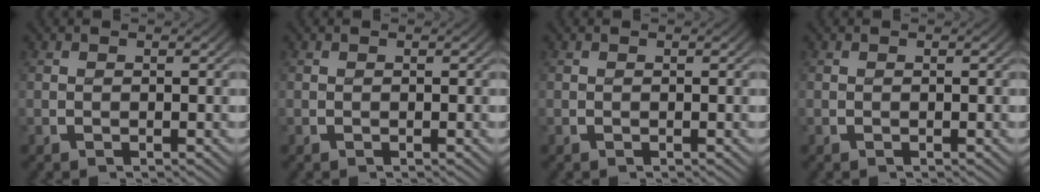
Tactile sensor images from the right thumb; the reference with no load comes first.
{"total": 0.0}
{"total": 0.0}
{"total": 0.0}